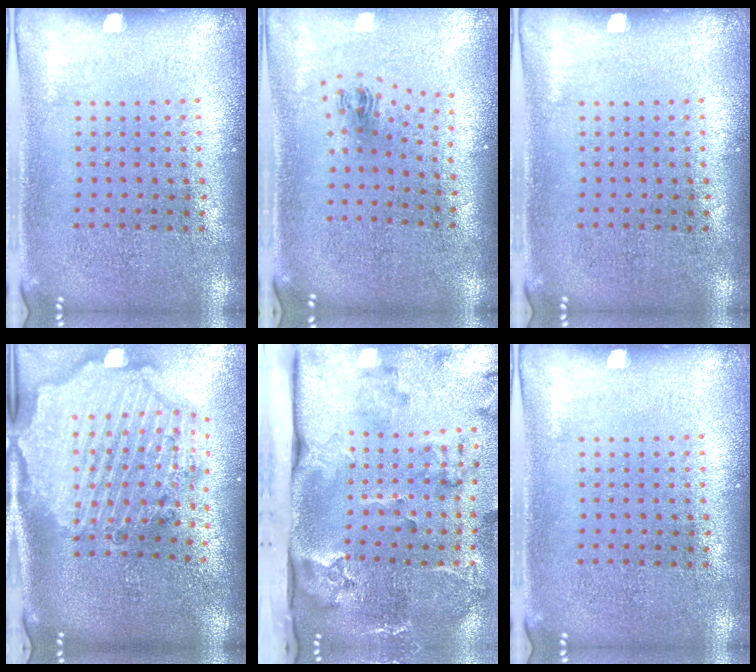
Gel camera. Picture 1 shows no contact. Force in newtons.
{"total": 1.0, "press": 0.4, "slide": 0.9}
{"total": 0.0}
{"total": 3.6, "press": 3.0, "slide": 2.0}
{"total": 4.0, "press": 2.7, "slide": 3.0}
{"total": 0.0}